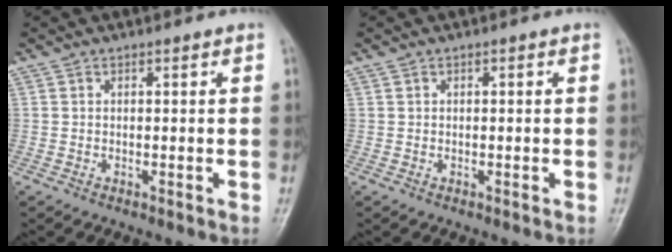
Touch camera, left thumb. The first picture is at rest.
{"total": 0.0}